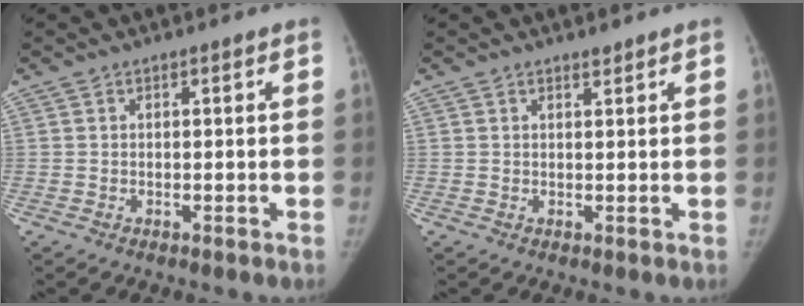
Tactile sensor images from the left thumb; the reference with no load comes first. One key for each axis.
{"total": 1.0, "fx": 0.9, "fy": 0.2, "fz": 0.3, "tx": -0.004, "ty": -0.008, "tz": 0.015}